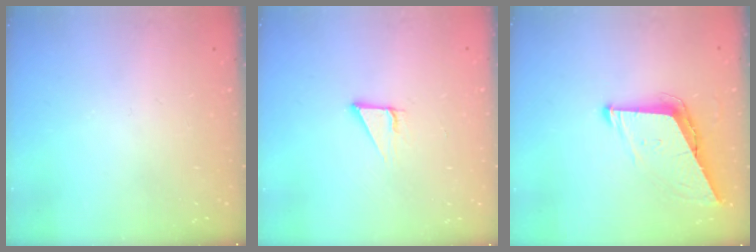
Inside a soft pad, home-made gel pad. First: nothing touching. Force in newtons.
{"total": 2.9, "press": 2.9, "slide": 0.1}
{"total": 7.7, "press": 7.7, "slide": 0.3}